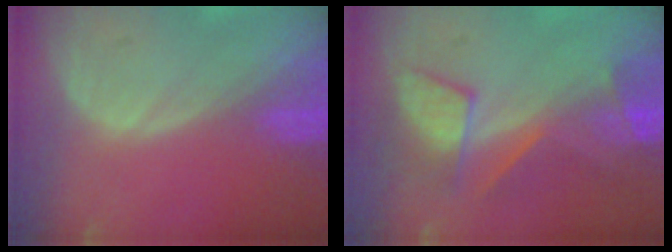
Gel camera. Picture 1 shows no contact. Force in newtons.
{"total": 8.0, "press": 7.4, "slide": 2.9}